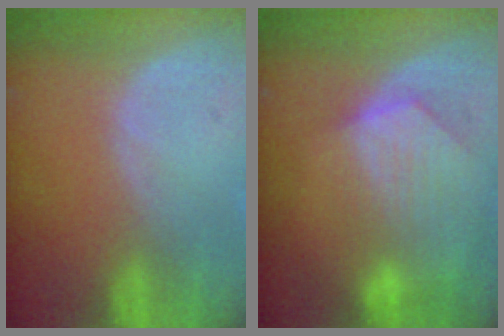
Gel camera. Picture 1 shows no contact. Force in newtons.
{"total": 8.6, "press": 7.8, "slide": 3.5}